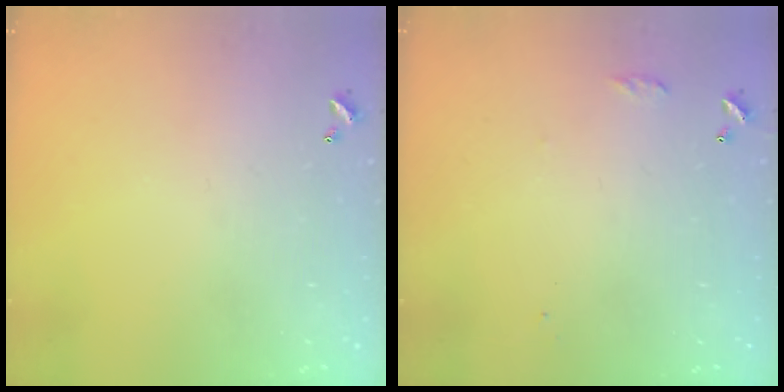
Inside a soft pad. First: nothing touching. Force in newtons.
{"total": 6.3, "press": 6.3, "slide": 0.8}